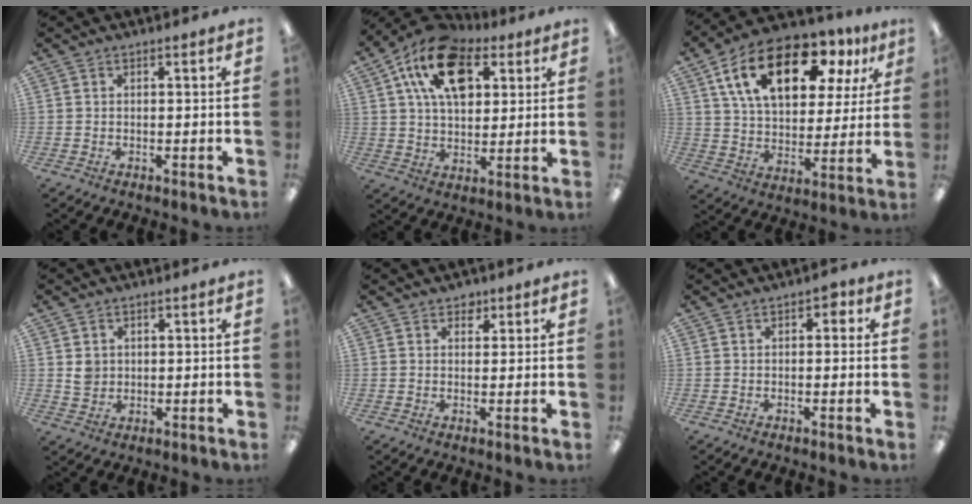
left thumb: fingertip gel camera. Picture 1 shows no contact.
{"total": 17.1, "force": [7.8, 10.3, 11.2], "torque": [-0.190, -0.010, 0.142]}
{"total": 19.8, "force": [10.8, 10.4, 12.9], "torque": [-0.234, -0.024, 0.187]}
{"total": 3.3, "force": [0.7, 3.0, 1.2], "torque": [-0.011, -0.002, 0.010]}
{"total": 2.2, "force": [1.5, 1.5, 0.5], "torque": [0.002, -0.004, 0.023]}
{"total": 1.7, "force": [0.0, 1.2, 1.2], "torque": [-0.015, 0.003, -0.002]}